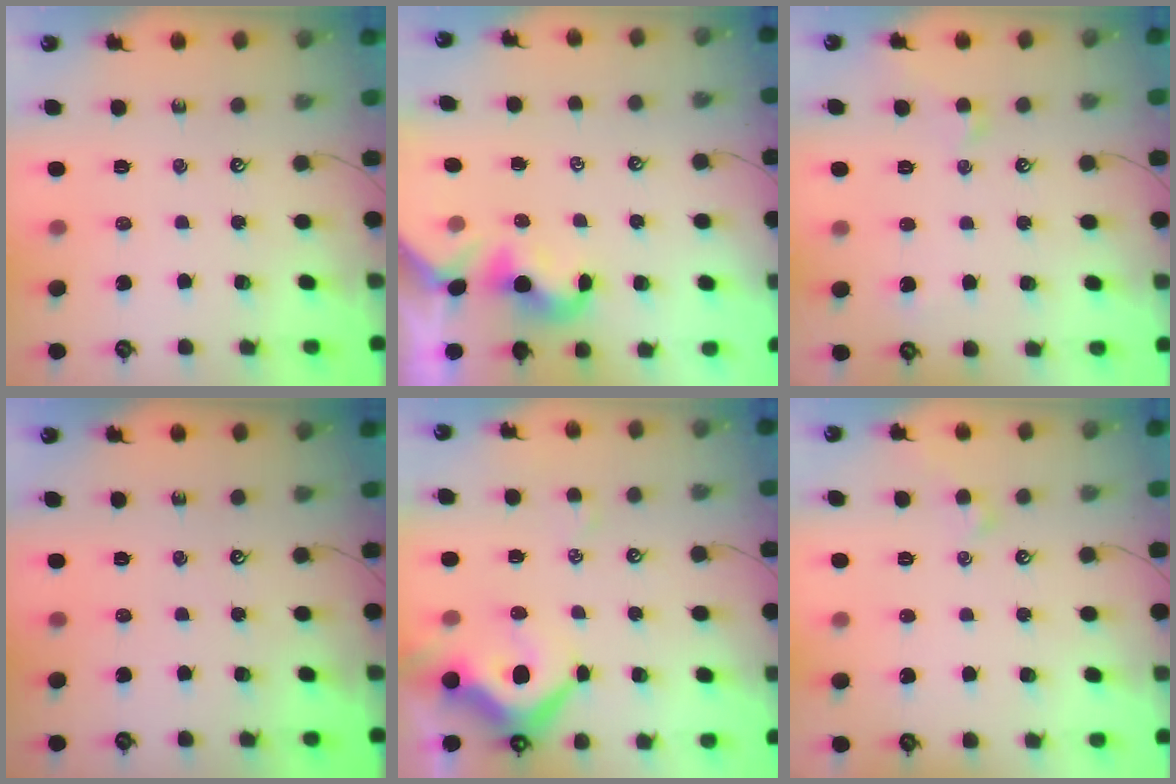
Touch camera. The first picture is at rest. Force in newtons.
{"total": 1.9, "press": 1.9, "slide": 0.3}
{"total": 1.0, "press": 0.8, "slide": 0.6}
{"total": 0.0}
{"total": 7.6, "press": 7.4, "slide": 1.4}
{"total": 1.2, "press": 1.2, "slide": 0.4}